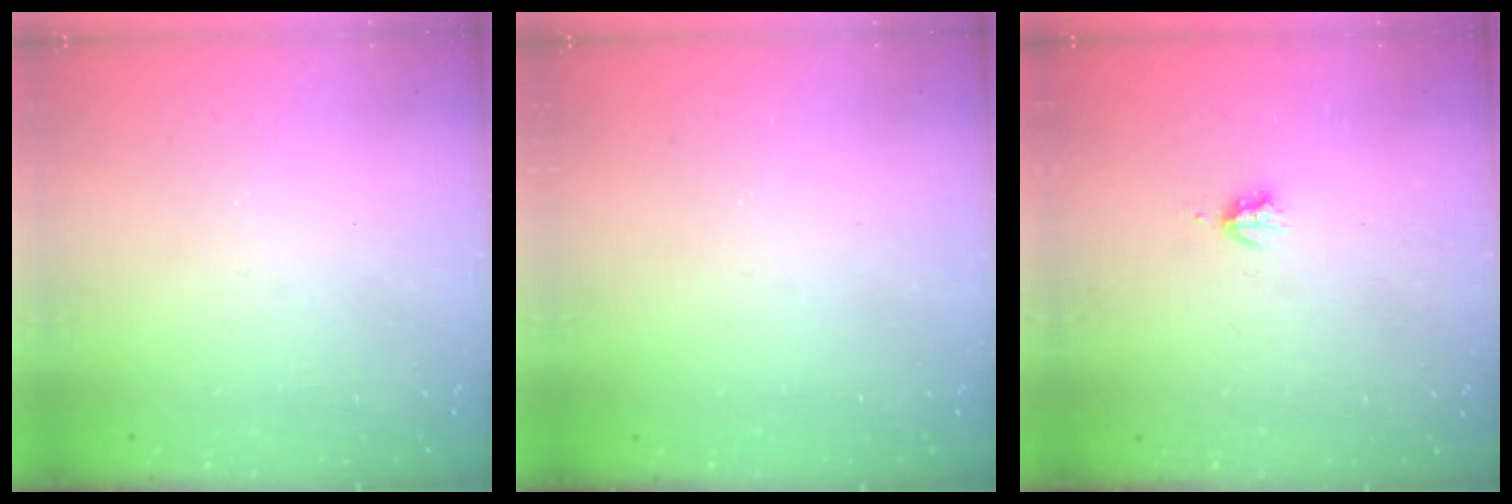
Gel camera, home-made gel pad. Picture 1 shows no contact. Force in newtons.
{"total": 0.0}
{"total": 2.9, "press": 2.8, "slide": 0.5}